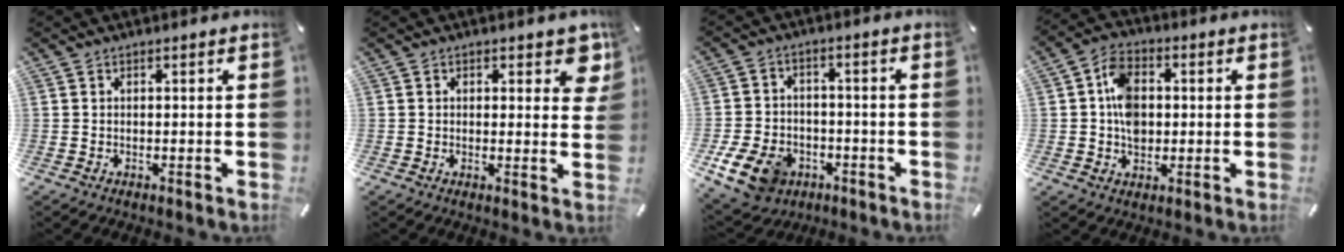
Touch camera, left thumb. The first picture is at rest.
{"total": 5.2, "force": [2.3, 2.8, 3.8], "torque": [-0.031, -0.008, 0.033]}
{"total": 11.1, "force": [-5.3, 8.1, 5.4], "torque": [-0.114, 0.035, -0.096]}
{"total": 8.6, "force": [0.2, 6.6, 5.5], "torque": [-0.103, 0.009, 0.005]}